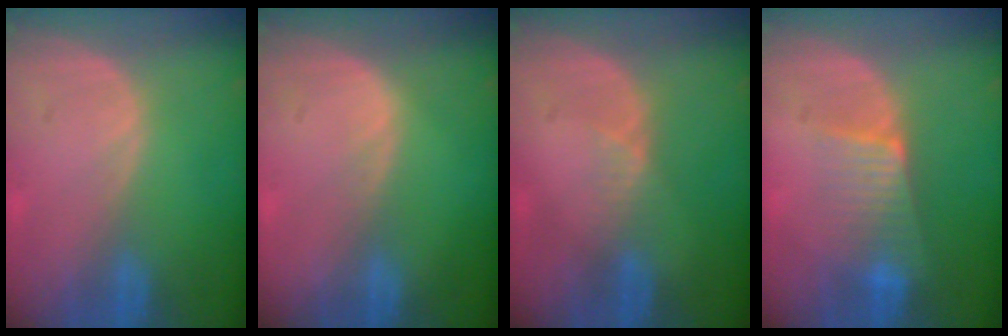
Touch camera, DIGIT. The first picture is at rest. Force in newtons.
{"total": 0.6, "press": 0.6, "slide": 0.1}
{"total": 2.0, "press": 1.6, "slide": 1.3}
{"total": 6.5, "press": 5.8, "slide": 3.1}